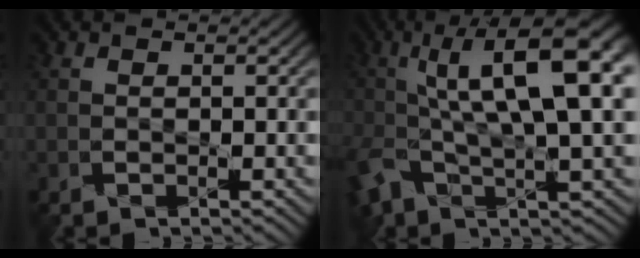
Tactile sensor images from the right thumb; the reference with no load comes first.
{"total": 13.6, "force": [2.1, 4.9, 12.4], "torque": [-0.235, 0.001, 0.035]}